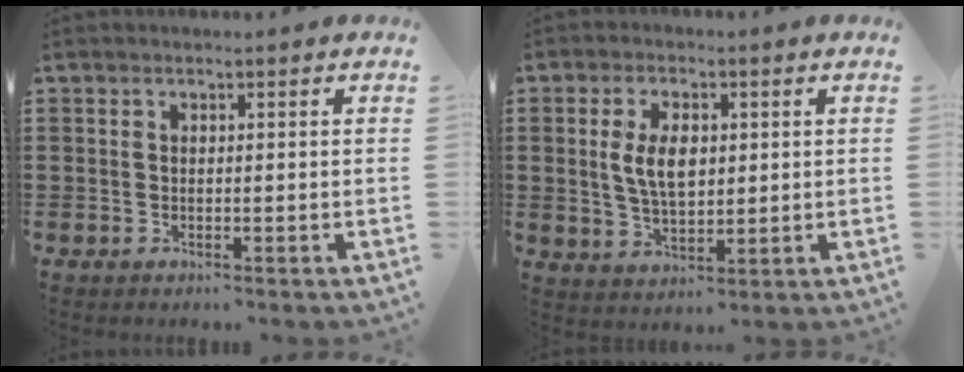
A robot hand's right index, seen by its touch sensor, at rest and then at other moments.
{"total": 6.5, "force": [0.8, 2.8, 5.8], "torque": [-0.122, 0.006, 0.011]}